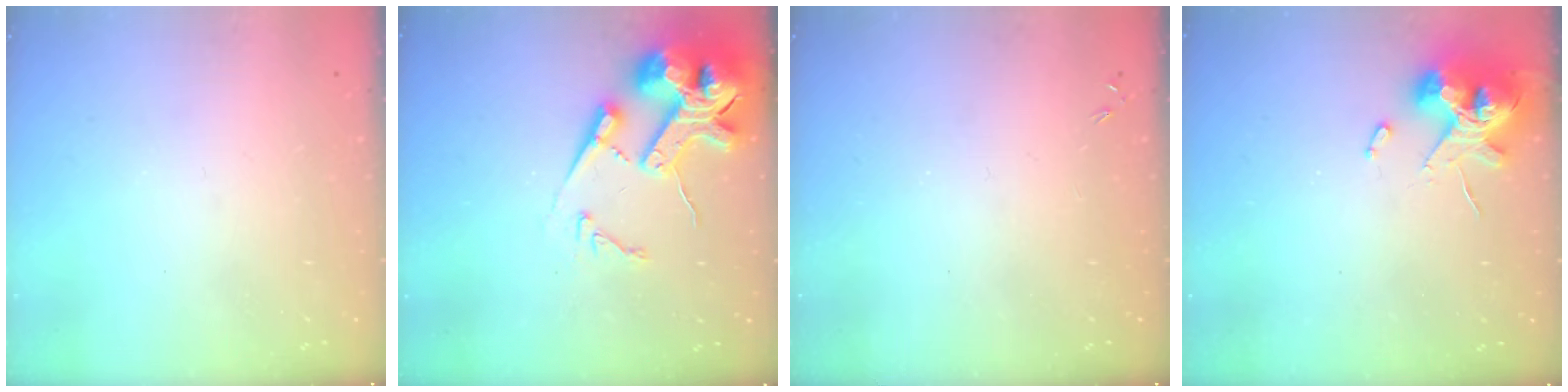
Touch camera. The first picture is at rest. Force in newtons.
{"total": 18.5, "press": 18.3, "slide": 2.7}
{"total": 0.0}
{"total": 12.6, "press": 12.5, "slide": 1.6}